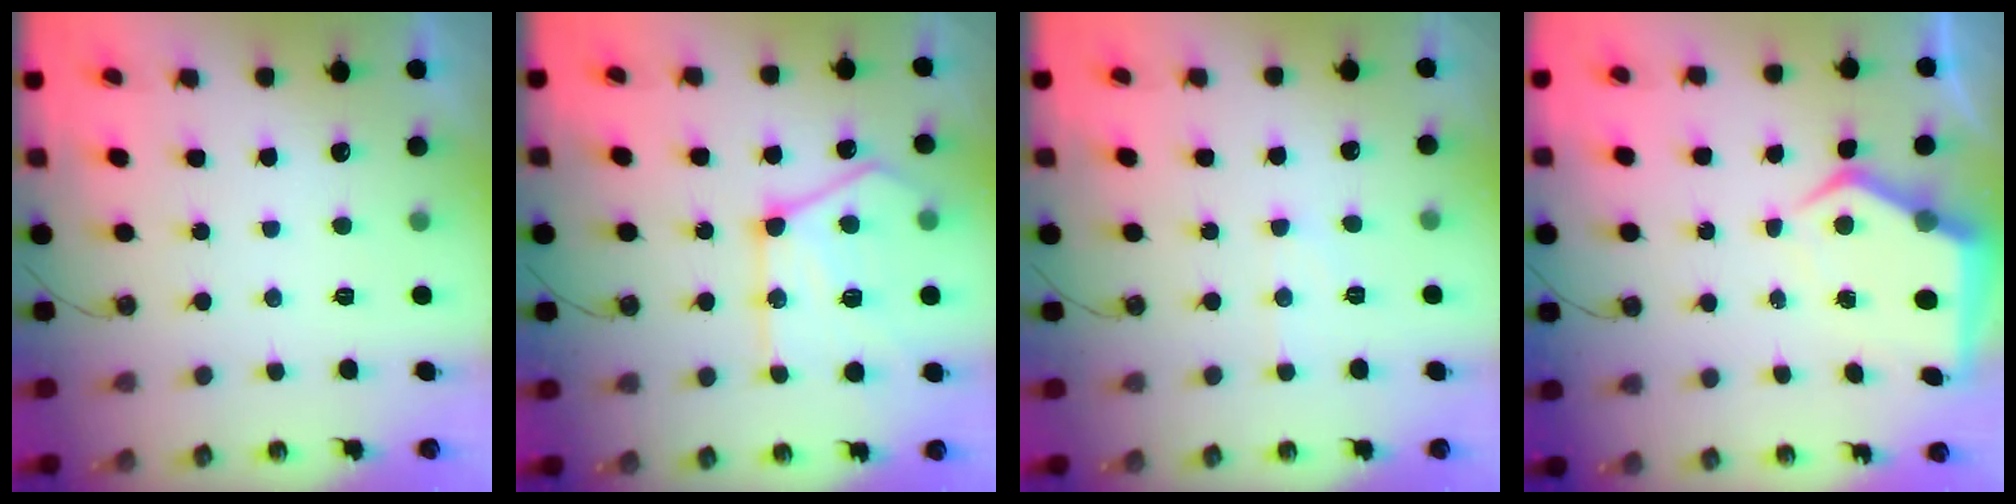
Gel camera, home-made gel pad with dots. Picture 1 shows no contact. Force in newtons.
{"total": 19.9, "press": 19.8, "slide": 1.5}
{"total": 5.3, "press": 5.2, "slide": 0.6}
{"total": 7.4, "press": 7.3, "slide": 1.0}